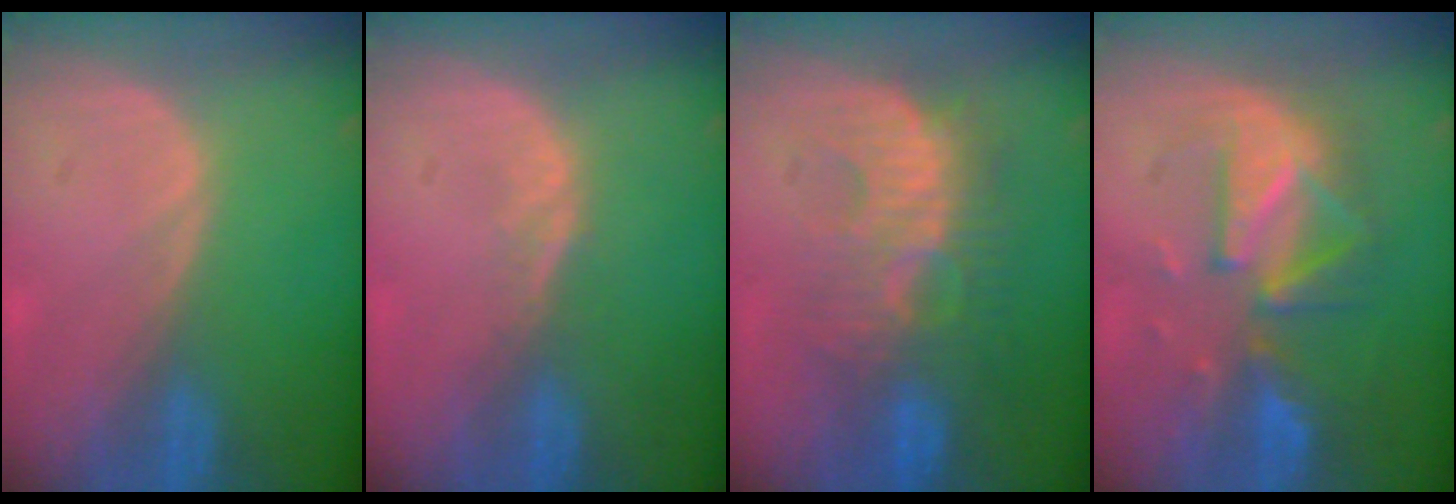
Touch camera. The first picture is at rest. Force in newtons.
{"total": 1.5, "press": 1.2, "slide": 0.9}
{"total": 9.0, "press": 8.9, "slide": 1.7}
{"total": 9.0, "press": 8.8, "slide": 1.7}